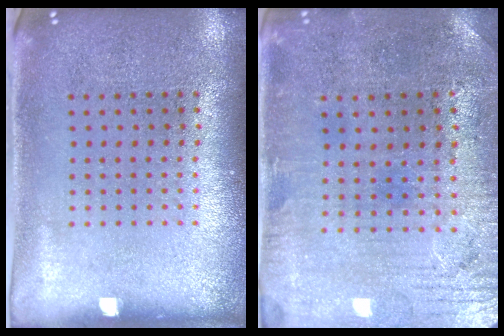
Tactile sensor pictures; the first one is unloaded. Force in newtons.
{"total": 0.7, "press": 0.5, "slide": 0.5}